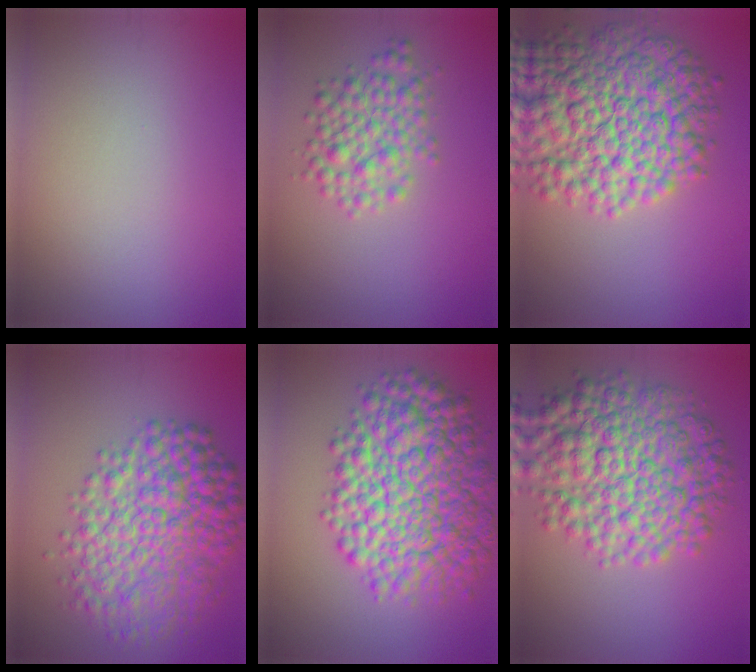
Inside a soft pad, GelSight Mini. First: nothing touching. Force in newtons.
{"total": 3.9, "press": 3.9, "slide": 0.2}
{"total": 11.6, "press": 11.6, "slide": 0.3}
{"total": 9.5, "press": 9.5, "slide": 0.1}
{"total": 11.6, "press": 11.6, "slide": 0.1}
{"total": 10.3, "press": 10.3, "slide": 0.2}